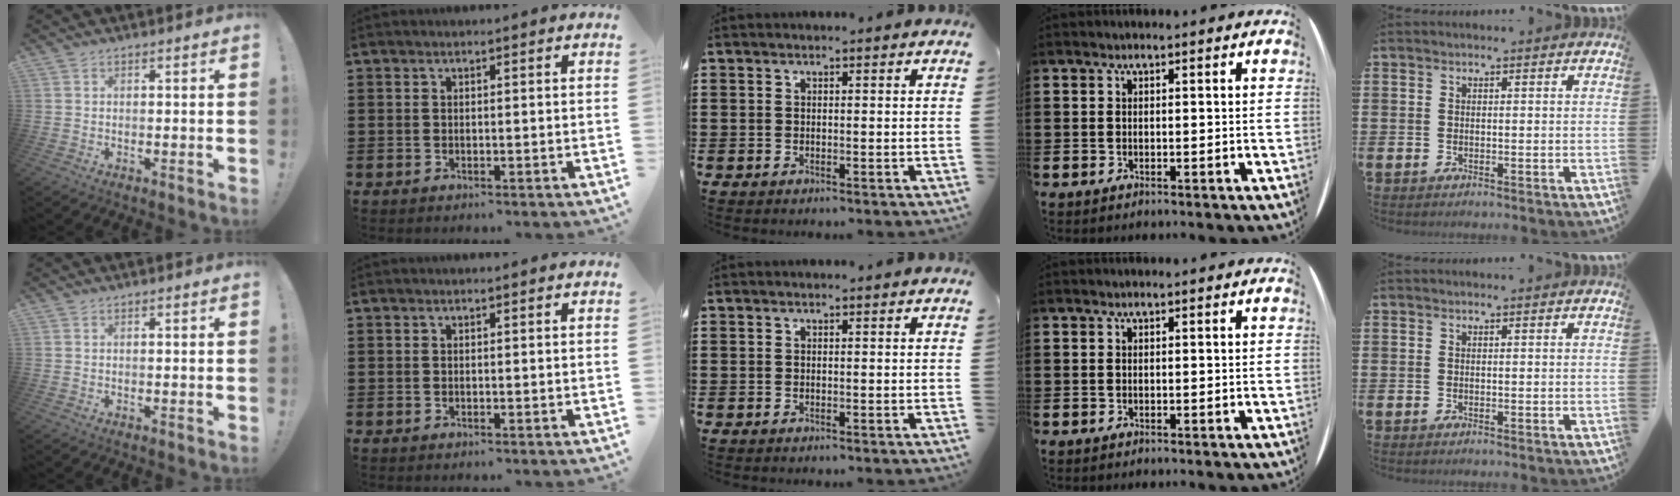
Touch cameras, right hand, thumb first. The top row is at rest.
{}